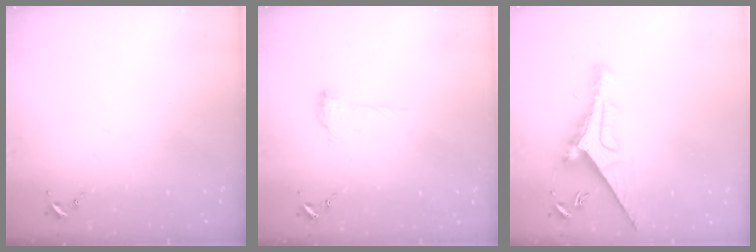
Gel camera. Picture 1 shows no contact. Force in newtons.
{"total": 8.2, "press": 8.1, "slide": 0.7}
{"total": 11.3, "press": 11.3, "slide": 1.3}